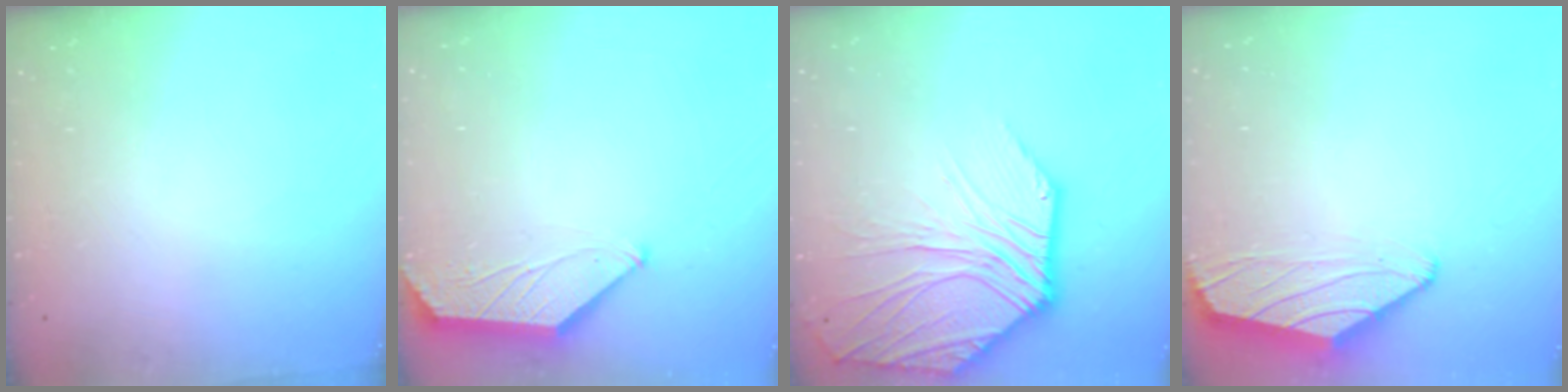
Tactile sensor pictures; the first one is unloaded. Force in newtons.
{"total": 1.8, "press": 1.7, "slide": 0.3}
{"total": 12.2, "press": 12.0, "slide": 1.9}
{"total": 0.8, "press": 0.6, "slide": 0.5}